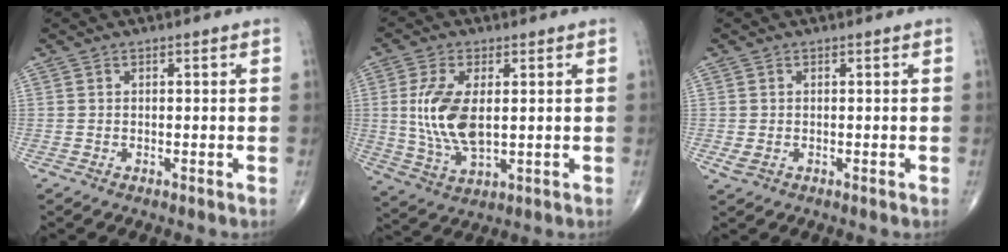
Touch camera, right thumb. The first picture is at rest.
{"total": 11.2, "force": [1.0, 5.4, 9.8], "torque": [-0.204, -0.013, 0.028]}
{"total": 1.7, "force": [-0.3, 1.1, 1.3], "torque": [-0.028, 0.000, -0.001]}